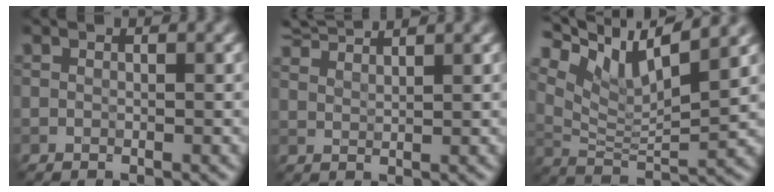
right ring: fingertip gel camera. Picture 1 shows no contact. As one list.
[{"total": 4.0, "force": [3.8, 0.4, 1.0], "torque": [-0.021, 0.013, 0.070]}, {"total": 8.4, "force": [5.5, 2.7, 5.8], "torque": [-0.111, 0.006, 0.103]}]